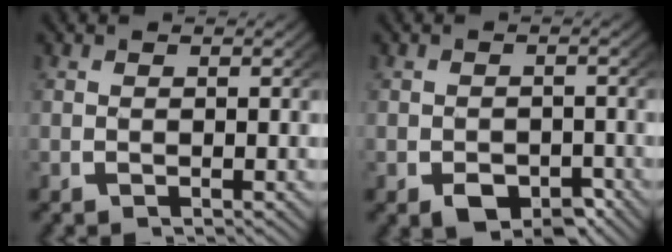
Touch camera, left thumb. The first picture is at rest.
{"total": 4.2, "force": [-2.1, 2.7, 2.3], "torque": [-0.034, -0.029, -0.027]}